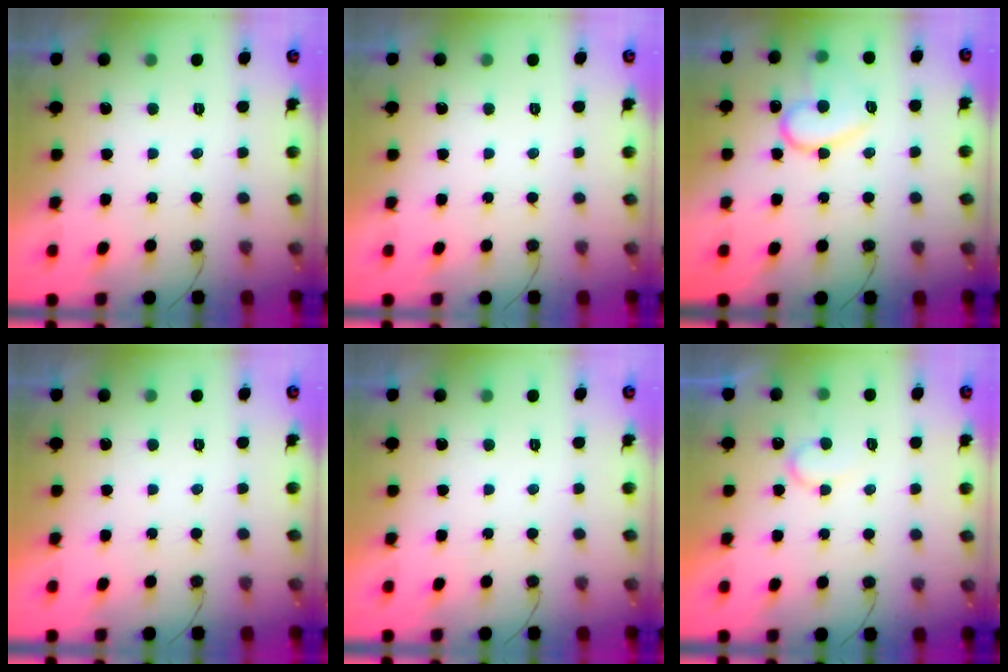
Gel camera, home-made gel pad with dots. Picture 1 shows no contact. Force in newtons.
{"total": 0.0}
{"total": 13.0, "press": 12.9, "slide": 1.0}
{"total": 1.7, "press": 1.7, "slide": 0.0}
{"total": 1.8, "press": 1.7, "slide": 0.1}
{"total": 6.7, "press": 6.7, "slide": 0.5}